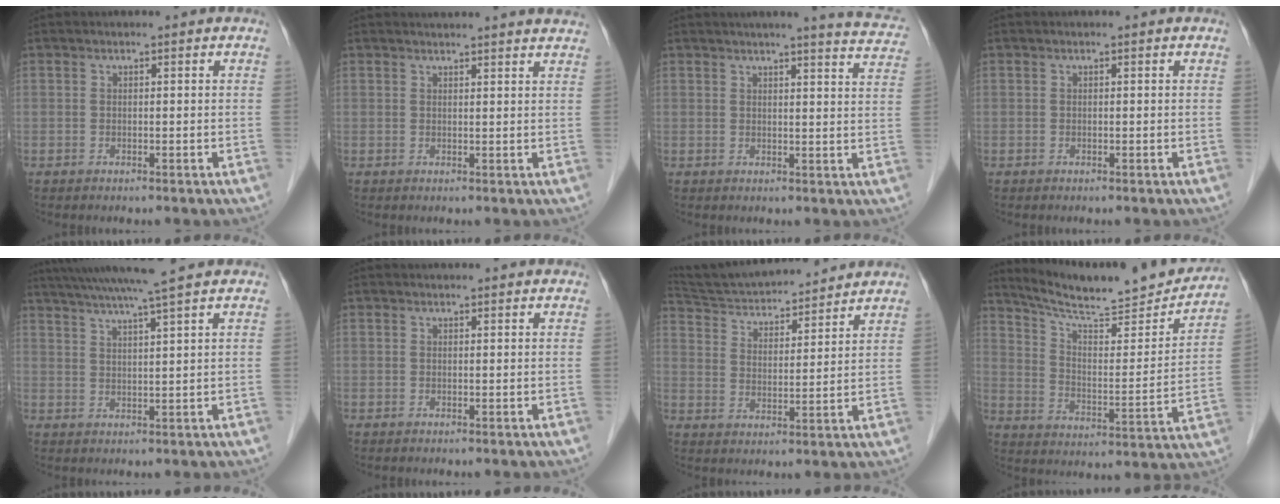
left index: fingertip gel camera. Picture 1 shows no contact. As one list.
[{"total": 9.1, "force": [8.7, 0.1, 2.6], "torque": [-0.030, 0.009, 0.085]}, {"total": 11.2, "force": [10.3, 0.3, 4.4], "torque": [-0.046, -0.024, 0.097]}, {"total": 0.0}, {"total": 9.8, "force": [8.2, -1.7, 5.1], "torque": [-0.088, 0.013, 0.124]}, {"total": 2.2, "force": [2.1, 0.1, 0.4], "torque": [-0.010, 0.013, 0.025]}, {"total": 16.0, "force": [15.0, 1.9, 5.0], "torque": [-0.088, 0.022, 0.245]}, {"total": 20.2, "force": [18.8, 1.6, 7.3], "torque": [-0.118, -0.031, 0.271]}]